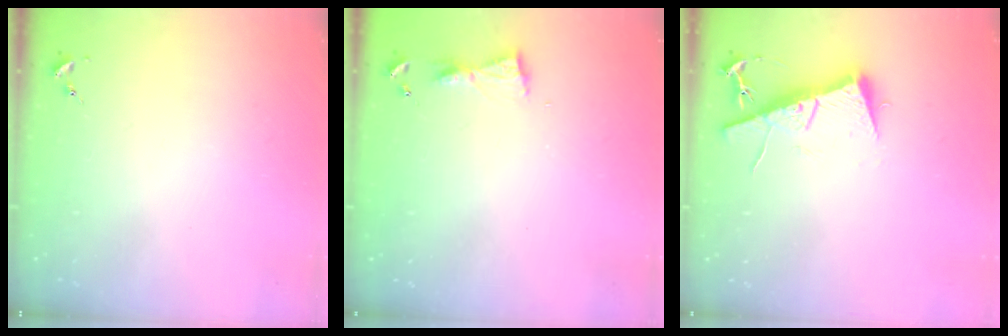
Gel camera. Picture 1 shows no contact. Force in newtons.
{"total": 4.8, "press": 4.8, "slide": 0.5}
{"total": 11.0, "press": 11.0, "slide": 0.7}